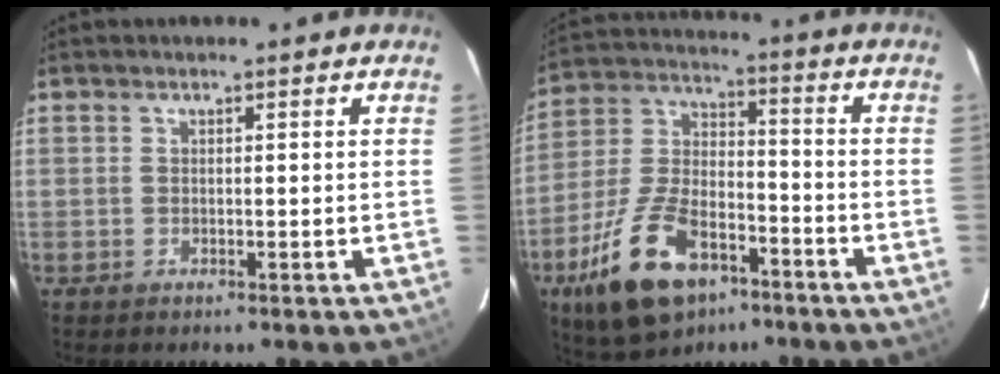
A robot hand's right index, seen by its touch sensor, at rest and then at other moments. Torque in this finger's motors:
{"motor_torque": [1.10, -1.04, 0.91, 0.19]}